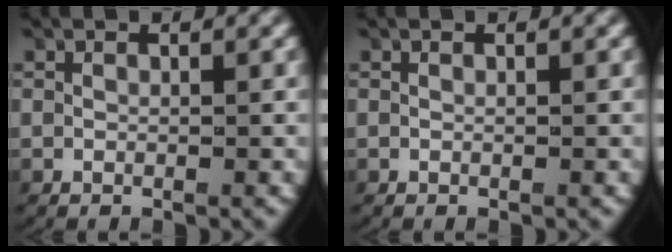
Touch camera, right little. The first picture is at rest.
{"total": 0.0}